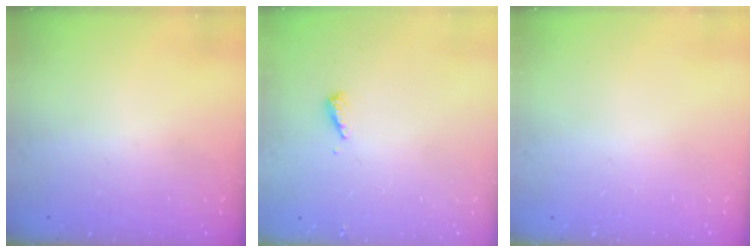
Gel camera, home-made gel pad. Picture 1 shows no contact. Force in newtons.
{"total": 4.4, "press": 4.4, "slide": 0.4}
{"total": 0.0}